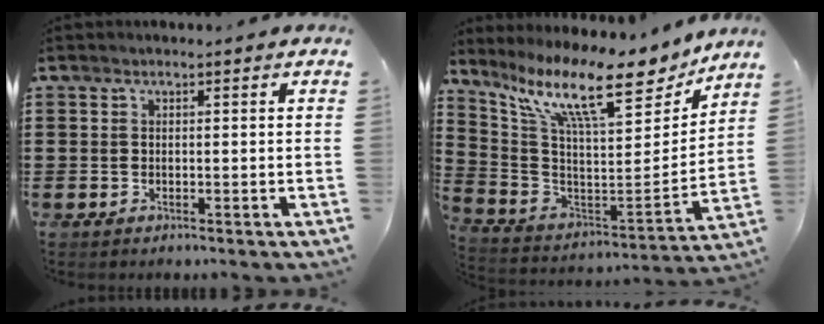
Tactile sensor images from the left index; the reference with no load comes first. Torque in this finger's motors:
{"motor_torque": [0.59, -1.19, 1.05, 0.21]}